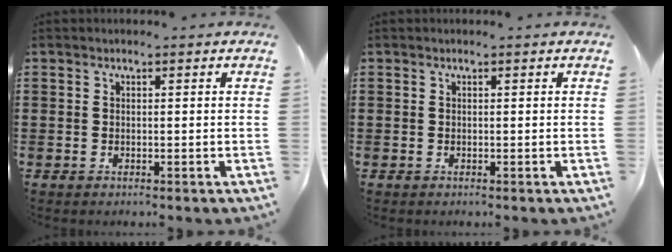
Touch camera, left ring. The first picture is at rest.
{"total": 0.0}